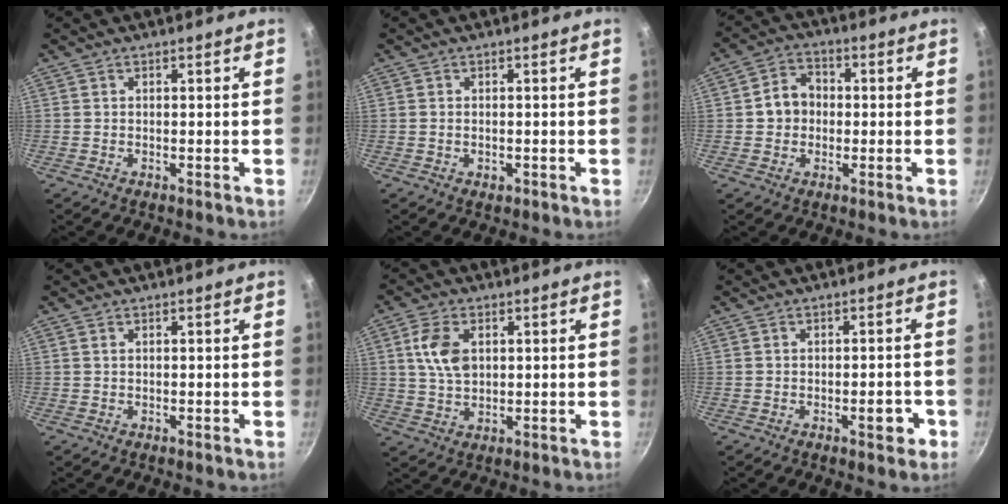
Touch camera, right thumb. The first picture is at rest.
{"total": 1.3, "force": [-0.3, 0.9, 0.9], "torque": [-0.013, 0.000, -0.004]}
{"total": 6.8, "force": [0.0, 5.8, 3.5], "torque": [-0.027, 0.015, -0.012]}
{"total": 0.0}
{"total": 7.6, "force": [1.9, 4.8, 5.5], "torque": [-0.097, -0.003, 0.035]}
{"total": 4.1, "force": [-1.6, 1.8, 3.3], "torque": [-0.021, 0.017, -0.020]}